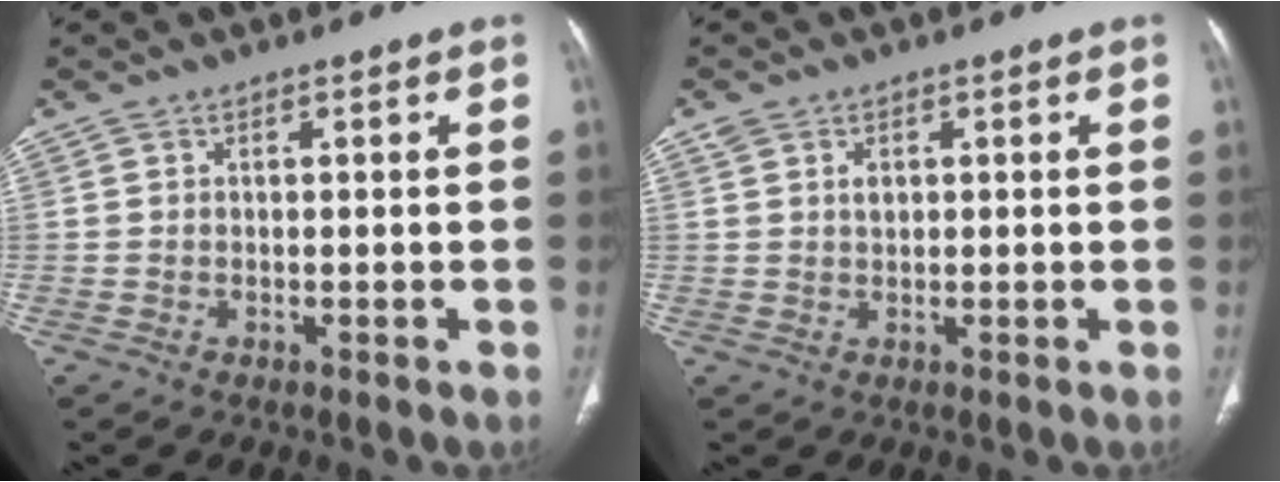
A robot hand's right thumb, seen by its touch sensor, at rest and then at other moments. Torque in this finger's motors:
{"motor_torque": [0.56, 0.23, 0.39, 0.09, -0.06]}